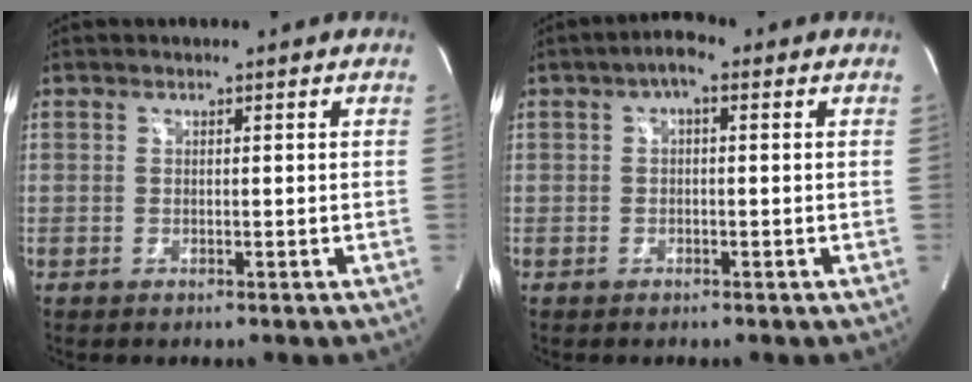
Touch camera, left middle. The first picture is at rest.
{"total": 2.8, "force": [0.8, 1.1, 2.4], "torque": [-0.040, 0.007, 0.008]}